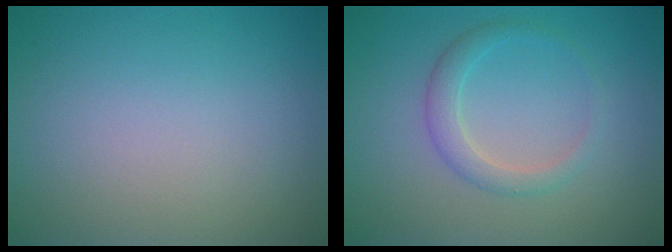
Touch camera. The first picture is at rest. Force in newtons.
{"total": 2.2, "press": 2.2, "slide": 0.2}